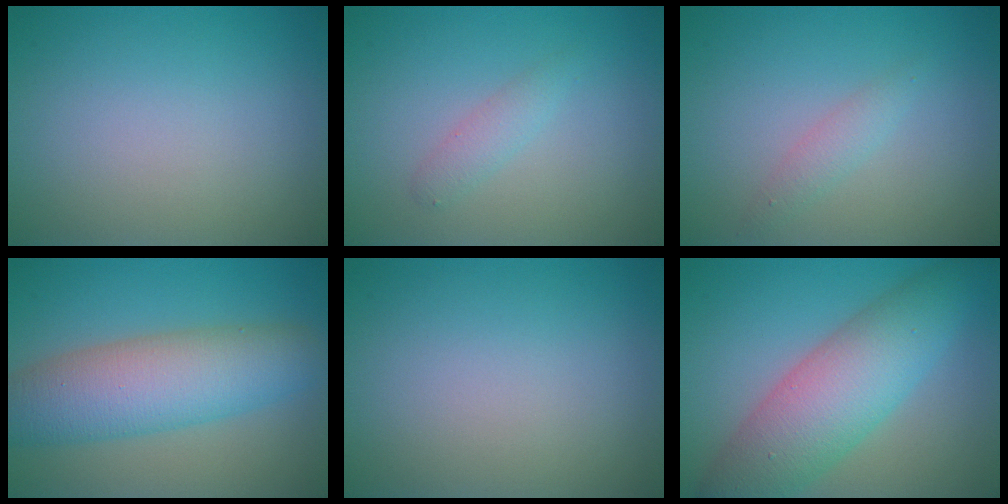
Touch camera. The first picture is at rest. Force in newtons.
{"total": 1.4, "press": 1.4, "slide": 0.0}
{"total": 1.4, "press": 1.4, "slide": 0.0}
{"total": 7.9, "press": 7.9, "slide": 0.2}
{"total": 0.0}
{"total": 8.0, "press": 8.0, "slide": 0.0}